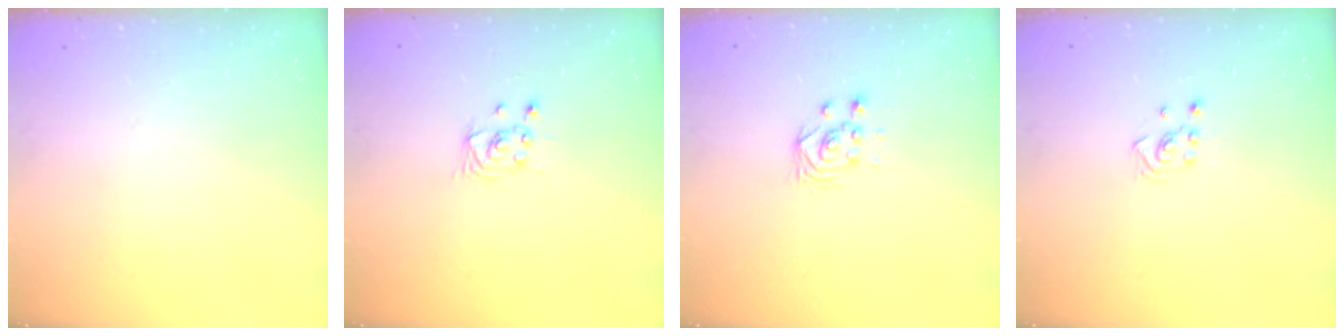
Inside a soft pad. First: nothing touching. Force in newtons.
{"total": 2.2, "press": 2.2, "slide": 0.2}
{"total": 3.0, "press": 2.9, "slide": 0.3}
{"total": 2.1, "press": 2.1, "slide": 0.3}